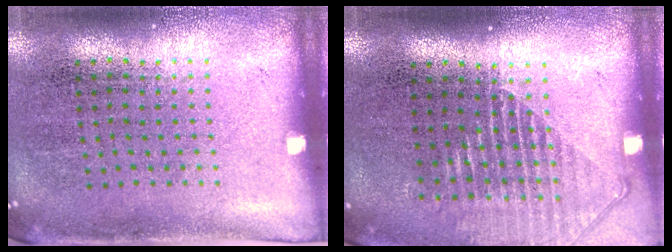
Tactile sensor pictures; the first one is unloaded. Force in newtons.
{"total": 1.3, "press": 1.2, "slide": 0.5}